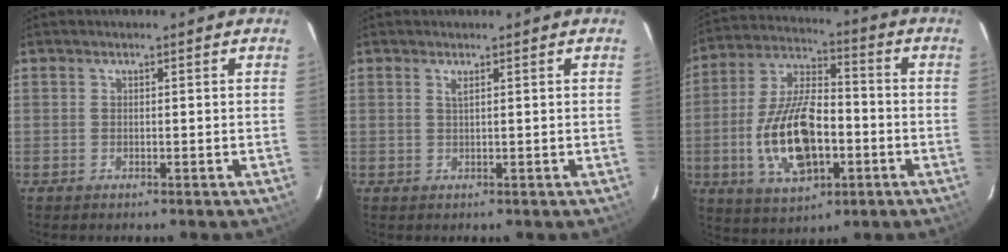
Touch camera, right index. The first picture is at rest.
{"total": 0.8, "force": [0.4, -0.1, 0.6], "torque": [-0.013, 0.000, 0.008]}
{"total": 17.2, "force": [-4.3, 8.5, 14.3], "torque": [-0.295, 0.005, -0.068]}